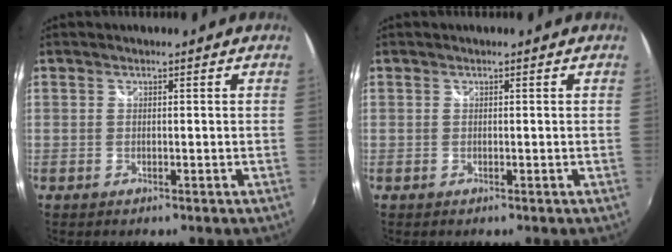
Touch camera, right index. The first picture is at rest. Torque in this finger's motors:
{"motor_torque": [0.06, 0.09, 0.04, 0.01]}